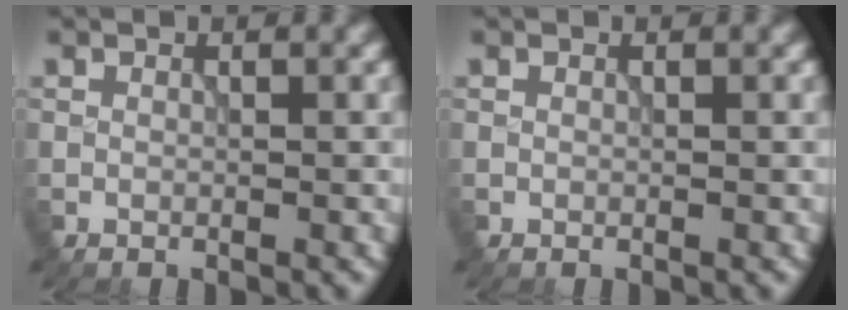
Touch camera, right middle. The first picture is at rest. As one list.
[{"total": 0.0}]